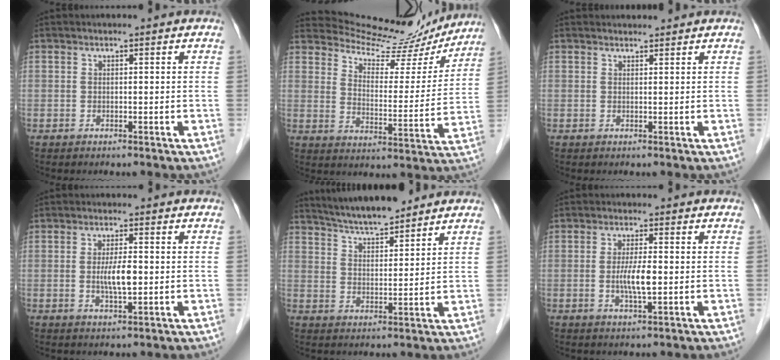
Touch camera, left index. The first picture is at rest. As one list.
[{"total": 16.3, "force": [15.7, 3.4, 2.4], "torque": [-0.031, -0.026, 0.207]}, {"total": 1.5, "force": [1.4, 0.2, 0.1], "torque": [-0.009, 0.009, 0.026]}, {"total": 4.1, "force": [-0.3, 0.8, 4.0], "torque": [-0.079, -0.004, -0.004]}, {"total": 8.8, "force": [8.0, 1.1, 3.5], "torque": [-0.063, 0.017, 0.144]}, {"total": 4.2, "force": [-0.5, 0.6, 4.1], "torque": [-0.085, -0.006, -0.008]}]